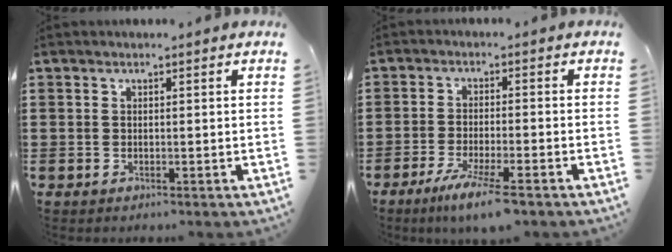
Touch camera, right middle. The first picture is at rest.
{"total": 5.9, "force": [-4.2, 0.1, 4.0], "torque": [-0.077, -0.017, -0.074]}